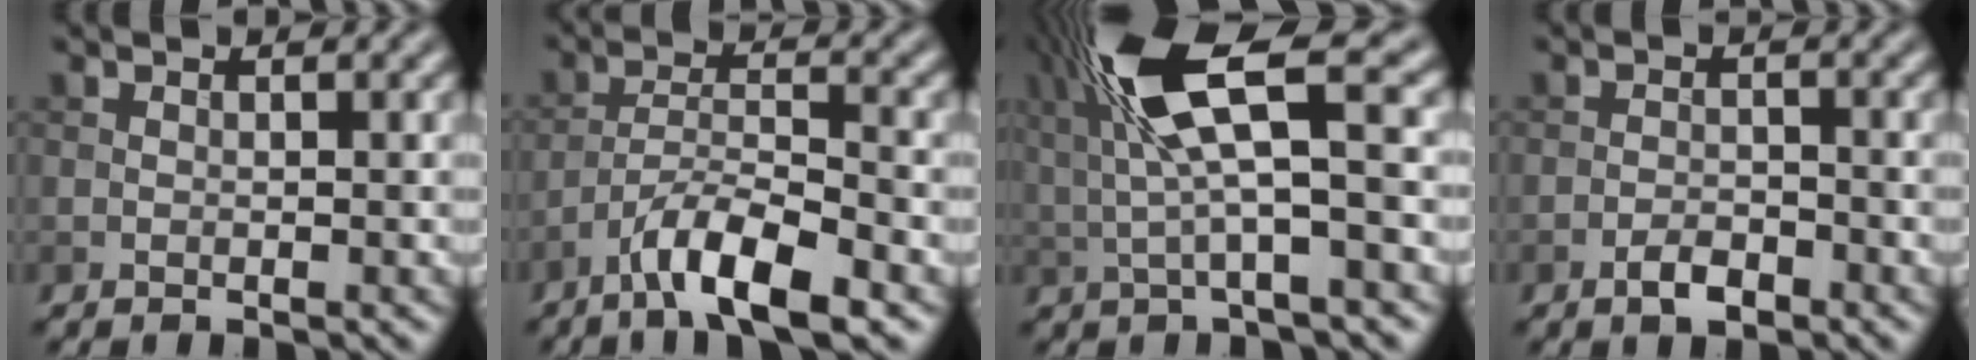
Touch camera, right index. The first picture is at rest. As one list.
[{"total": 6.9, "force": [-4.6, 1.6, 4.9], "torque": [-0.082, 0.004, -0.086]}, {"total": 8.9, "force": [2.5, 2.0, 8.3], "torque": [-0.165, 0.017, 0.047]}, {"total": 2.0, "force": [-1.3, 0.9, 1.2], "torque": [-0.018, 0.003, -0.026]}]